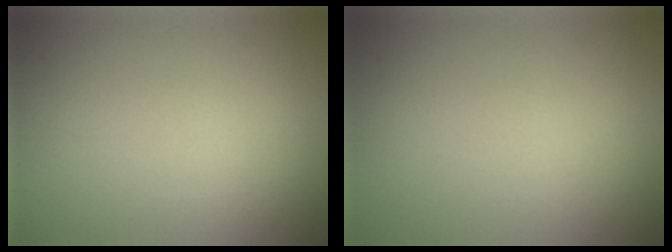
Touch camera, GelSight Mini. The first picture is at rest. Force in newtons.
{"total": 0.0}